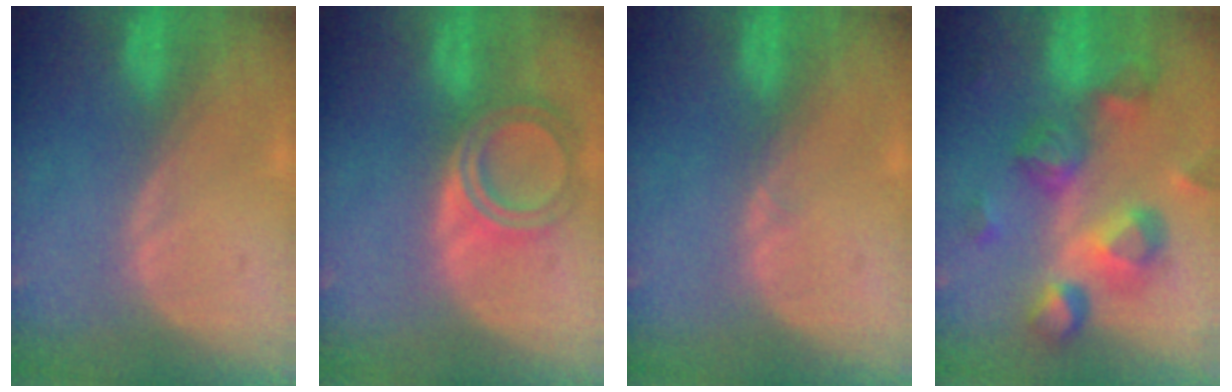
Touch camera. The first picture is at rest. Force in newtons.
{"total": 6.5, "press": 5.8, "slide": 2.9}
{"total": 0.5, "press": 0.5, "slide": 0.1}
{"total": 10.7, "press": 9.6, "slide": 4.7}